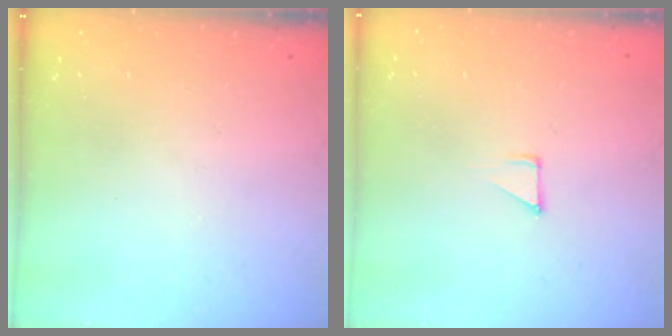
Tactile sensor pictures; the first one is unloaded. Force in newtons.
{"total": 4.8, "press": 4.8, "slide": 0.2}